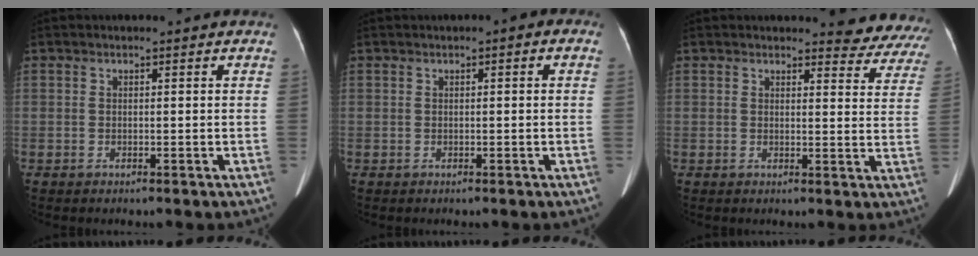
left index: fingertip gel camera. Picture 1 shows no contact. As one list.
[{"total": 1.1, "force": [0.2, 0.4, 1.0], "torque": [-0.009, 0.009, -0.001]}, {"total": 8.6, "force": [8.4, 2.0, 0.4], "torque": [0.029, -0.042, 0.059]}]